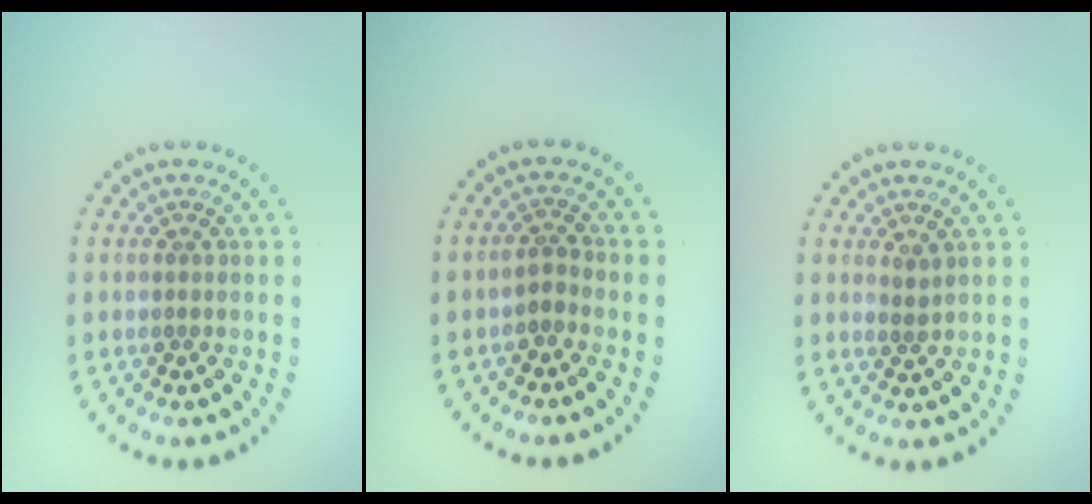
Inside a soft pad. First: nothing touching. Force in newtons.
{"total": 1.5, "press": 1.0, "slide": 1.0}
{"total": 0.6, "press": 0.2, "slide": 0.6}